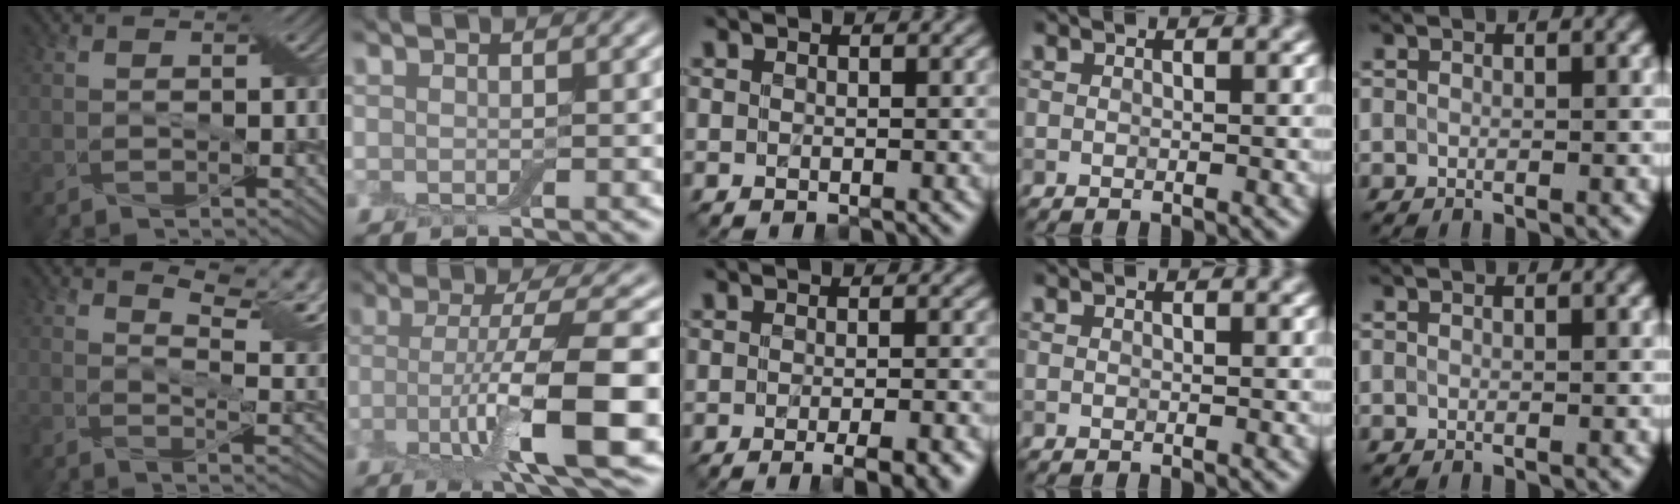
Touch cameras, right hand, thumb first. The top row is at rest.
{"thumb": {"total": 10.0, "force": [6.4, 3.0, 7.0], "torque": [-0.115, 0.002, 0.091]}, "index": {"total": 10.8, "force": [-2.5, 2.4, 10.2], "torque": [-0.159, -0.002, -0.038]}, "middle": {"total": 5.0, "force": [-2.8, 1.6, 3.9], "torque": [-0.033, 0.003, -0.024]}}